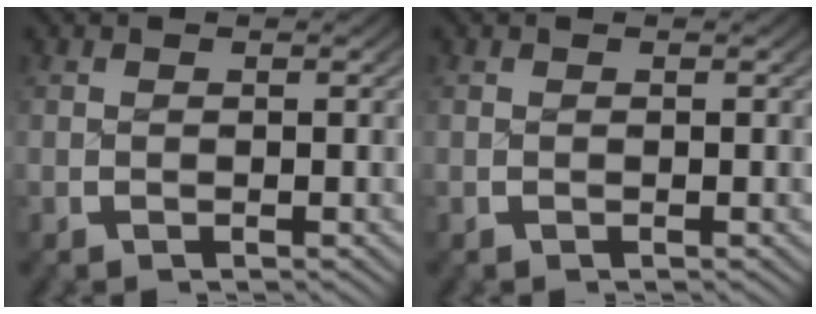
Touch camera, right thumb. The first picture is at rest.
{"total": 0.0}